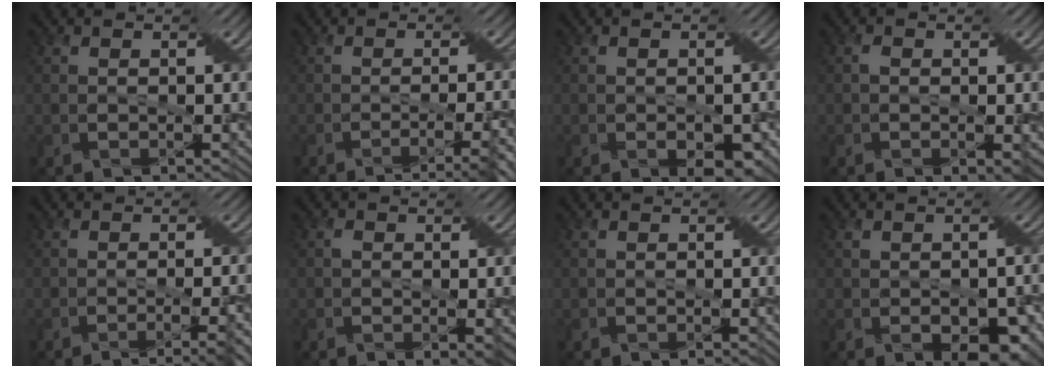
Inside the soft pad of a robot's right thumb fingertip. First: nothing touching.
{"total": 6.1, "force": [-3.7, 0.7, 4.8], "torque": [-0.071, -0.002, -0.049]}
{"total": 4.3, "force": [-1.6, 2.6, 2.9], "torque": [-0.032, -0.016, -0.013]}
{"total": 4.0, "force": [-1.0, 2.1, 3.2], "torque": [-0.042, -0.007, -0.014]}
{"total": 5.4, "force": [-3.2, 0.6, 4.3], "torque": [-0.059, -0.005, -0.041]}
{"total": 3.7, "force": [-0.7, 2.0, 3.0], "torque": [-0.038, -0.007, -0.010]}
{"total": 0.0}
{"total": 5.9, "force": [-1.9, 3.7, 4.2], "torque": [-0.064, -0.023, -0.017]}